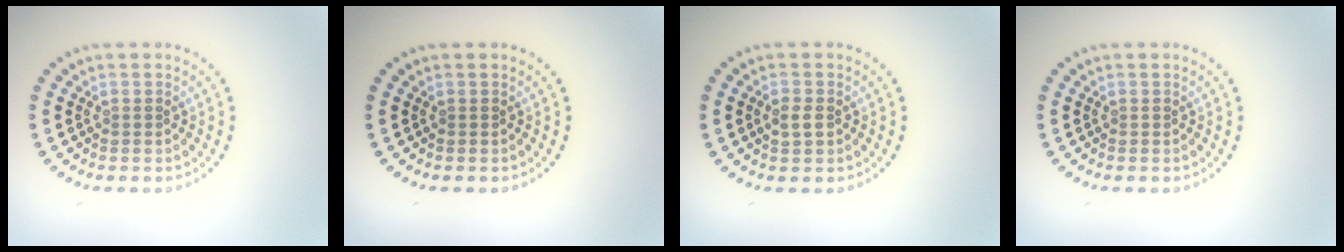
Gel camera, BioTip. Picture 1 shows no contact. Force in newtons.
{"total": 0.0}
{"total": 1.3, "press": 1.3, "slide": 0.1}
{"total": 0.0}